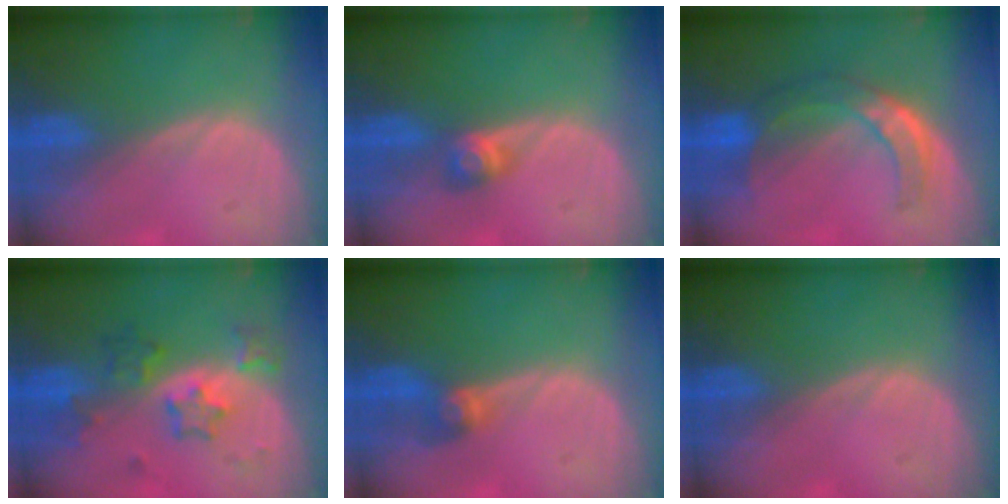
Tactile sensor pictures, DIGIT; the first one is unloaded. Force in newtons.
{"total": 3.0, "press": 2.6, "slide": 1.5}
{"total": 7.7, "press": 6.5, "slide": 4.2}
{"total": 6.1, "press": 5.8, "slide": 1.7}
{"total": 2.7, "press": 2.7, "slide": 0.3}
{"total": 0.0}